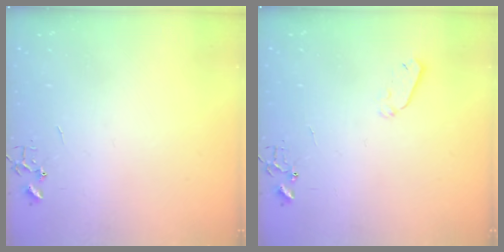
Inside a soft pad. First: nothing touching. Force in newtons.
{"total": 4.2, "press": 4.2, "slide": 0.7}